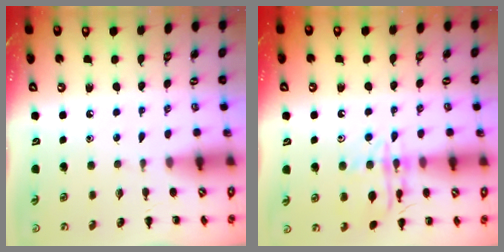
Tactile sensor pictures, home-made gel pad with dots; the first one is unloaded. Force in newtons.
{"total": 14.2, "press": 14.1, "slide": 0.9}